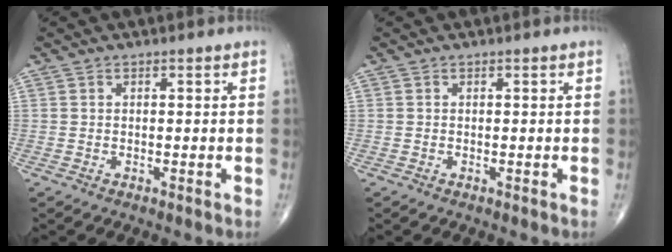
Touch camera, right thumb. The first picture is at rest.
{"total": 0.0}